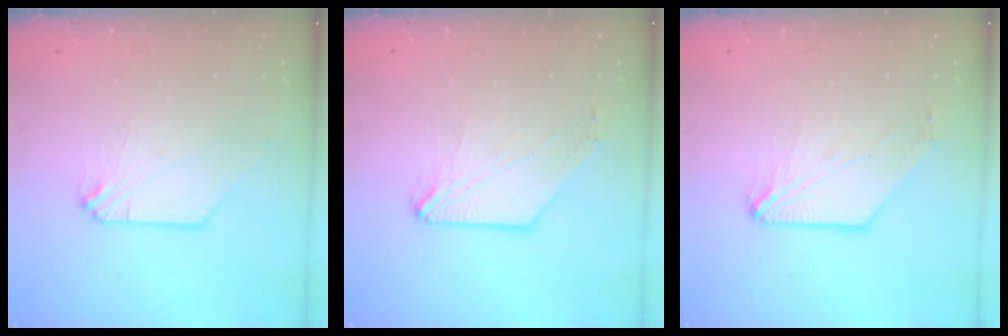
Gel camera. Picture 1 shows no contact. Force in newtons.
{"total": 1.3, "press": 1.3, "slide": 0.3}
{"total": 1.6, "press": 1.6, "slide": 0.4}